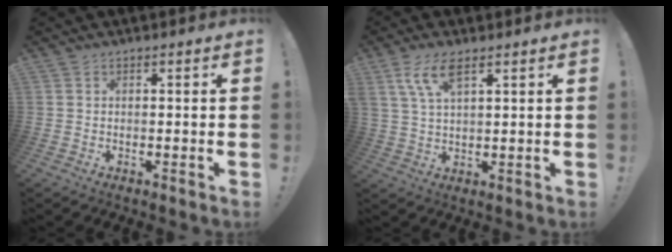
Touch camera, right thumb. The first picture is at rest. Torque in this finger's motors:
{"motor_torque": [2.45, 2.55, 0.32, 0.21, 0.70]}